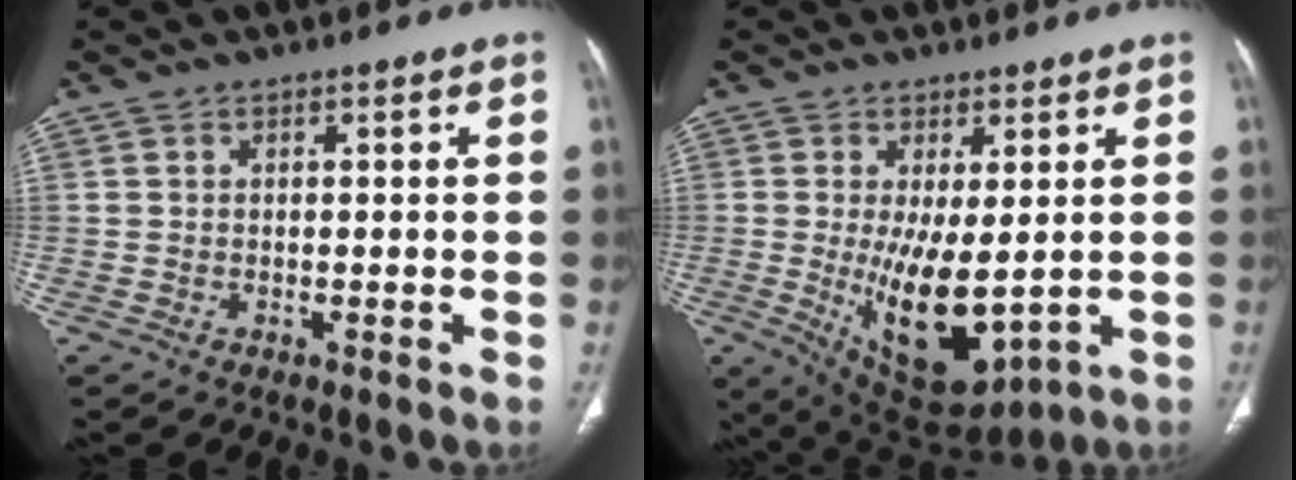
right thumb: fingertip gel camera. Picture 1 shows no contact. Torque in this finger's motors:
{"motor_torque": [0.97, 1.61, 1.82, 0.14, 0.54]}